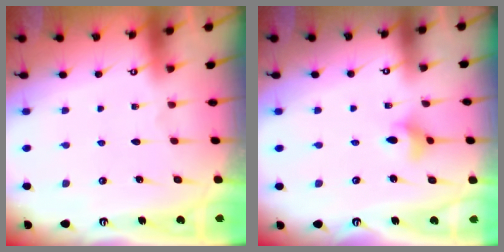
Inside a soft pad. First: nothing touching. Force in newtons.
{"total": 4.2, "press": 4.0, "slide": 1.2}